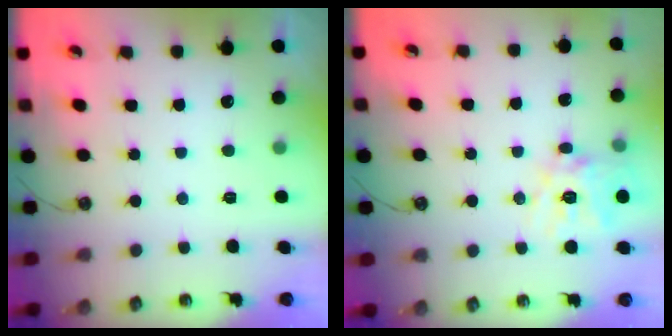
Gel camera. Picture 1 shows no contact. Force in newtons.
{"total": 14.4, "press": 14.3, "slide": 1.9}